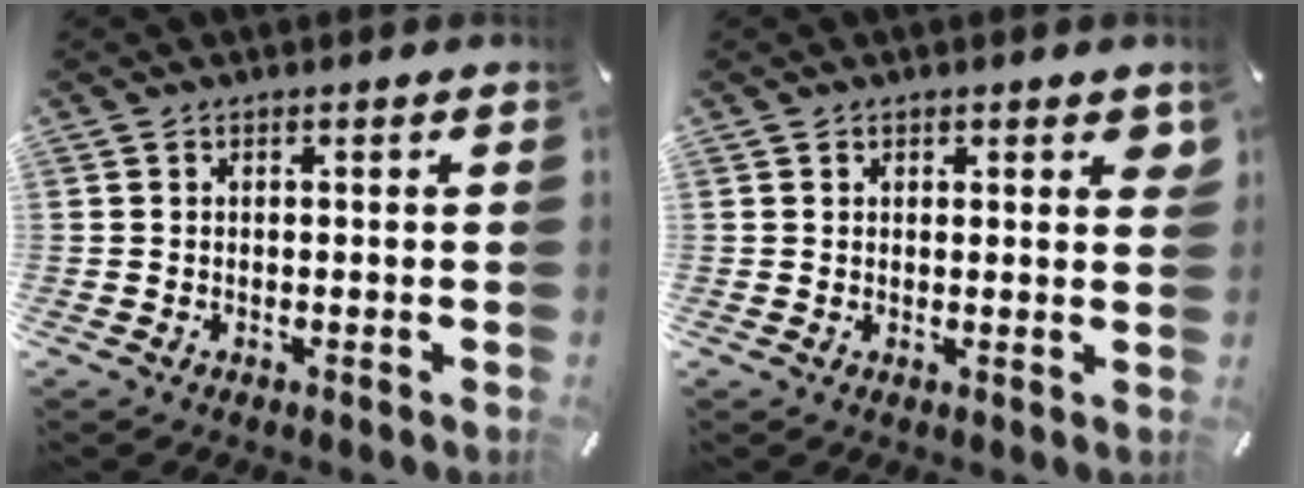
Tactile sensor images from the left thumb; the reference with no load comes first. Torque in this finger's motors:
{"motor_torque": [0.78, 0.26, 0.26, 0.11, 0.04]}